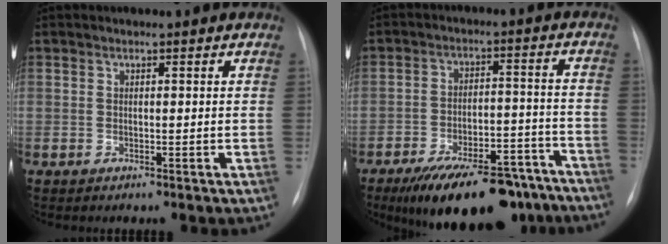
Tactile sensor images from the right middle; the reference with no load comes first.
{"total": 19.8, "force": [-15.6, 7.1, 9.8], "torque": [-0.122, 0.022, -0.226]}